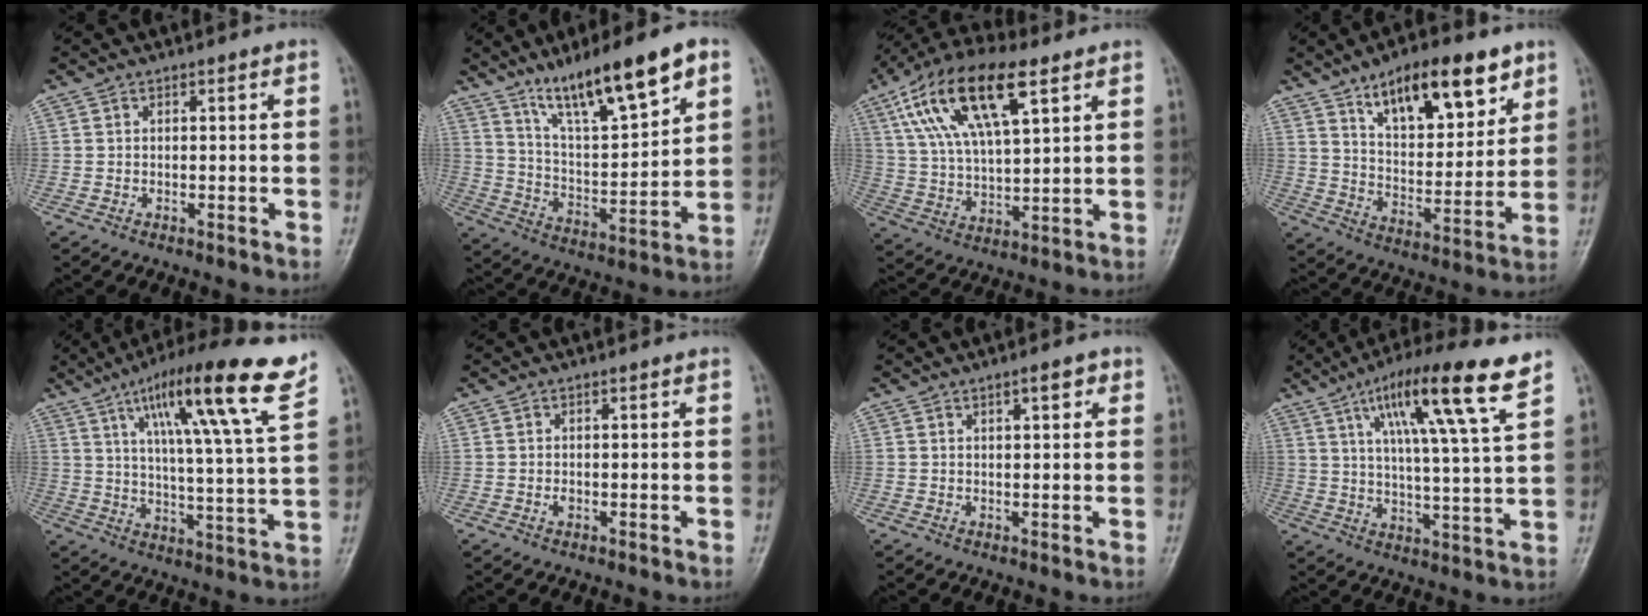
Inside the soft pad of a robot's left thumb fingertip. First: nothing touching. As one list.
[{"total": 17.5, "force": [10.9, 4.0, 13.1], "torque": [-0.201, -0.046, 0.198]}, {"total": 18.5, "force": [8.6, 7.5, 14.5], "torque": [-0.263, -0.003, 0.156]}, {"total": 17.4, "force": [10.4, 7.1, 12.0], "torque": [-0.144, -0.049, 0.172]}, {"total": 19.4, "force": [11.1, 1.6, 15.9], "torque": [-0.237, -0.040, 0.168]}, {"total": 0.9, "force": [-0.1, 0.7, 0.6], "torque": [-0.007, 0.000, -0.003]}, {"total": 2.9, "force": [1.4, 1.0, 2.3], "torque": [-0.025, -0.003, 0.020]}, {"total": 16.6, "force": [9.2, 1.5, 13.8], "torque": [-0.221, -0.028, 0.147]}]